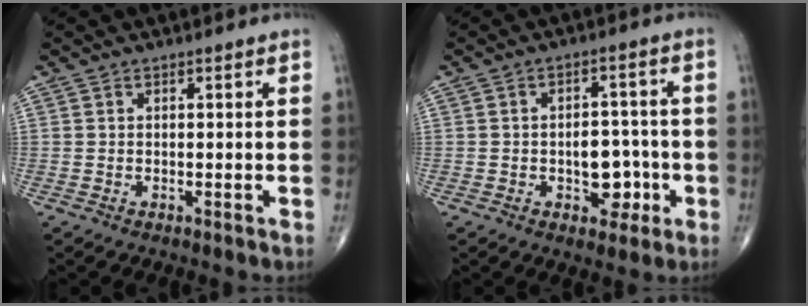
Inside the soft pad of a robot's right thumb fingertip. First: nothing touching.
{"total": 7.3, "force": [-2.0, 4.7, 5.2], "torque": [-0.034, 0.020, -0.025]}